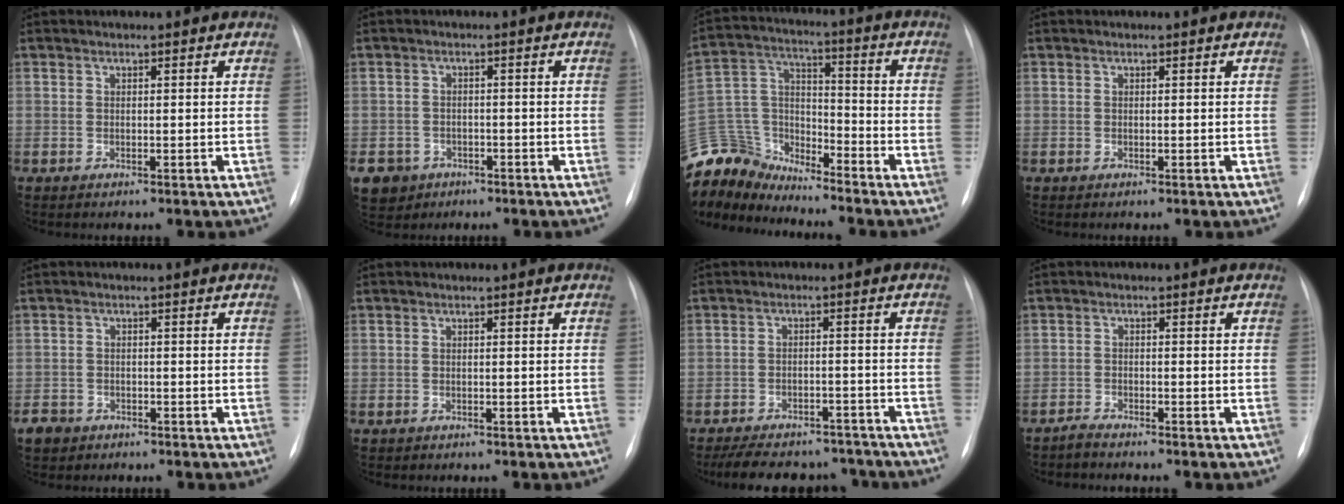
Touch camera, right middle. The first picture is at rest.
{"total": 7.1, "force": [-3.8, 5.9, 1.3], "torque": [-0.040, 0.001, -0.056]}
{"total": 14.2, "force": [-13.7, 3.2, 1.8], "torque": [-0.048, 0.041, -0.264]}
{"total": 0.0}
{"total": 2.8, "force": [-1.9, 2.0, 0.2], "torque": [-0.013, 0.004, -0.034]}
{"total": 0.0}
{"total": 14.4, "force": [-12.6, 5.4, 4.6], "torque": [-0.089, 0.009, -0.166]}
{"total": 1.5, "force": [-1.5, -0.1, 0.0], "torque": [-0.005, -0.007, -0.029]}